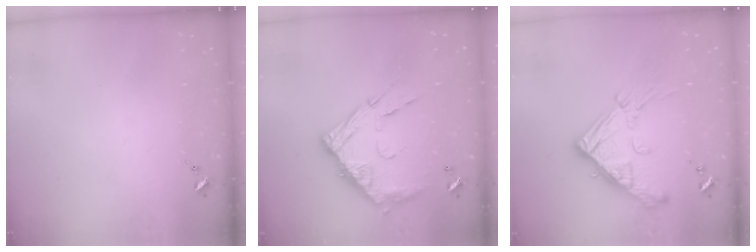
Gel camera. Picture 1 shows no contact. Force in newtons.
{"total": 16.0, "press": 15.9, "slide": 1.4}
{"total": 17.3, "press": 17.2, "slide": 1.7}